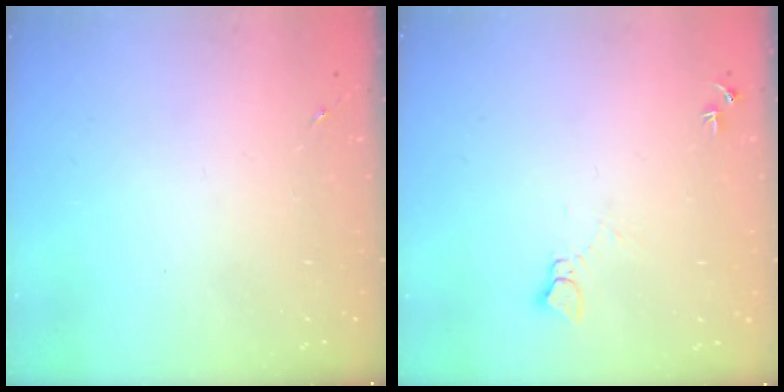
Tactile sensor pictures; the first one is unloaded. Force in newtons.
{"total": 5.2, "press": 5.2, "slide": 0.6}